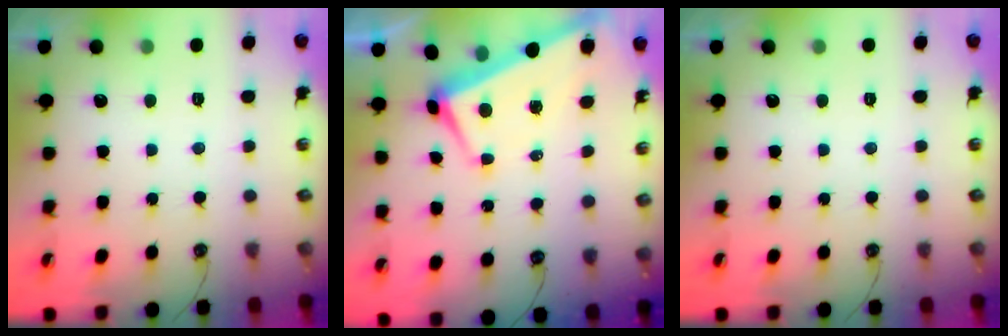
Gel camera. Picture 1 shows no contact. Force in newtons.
{"total": 1.7, "press": 1.4, "slide": 1.0}
{"total": 0.0}